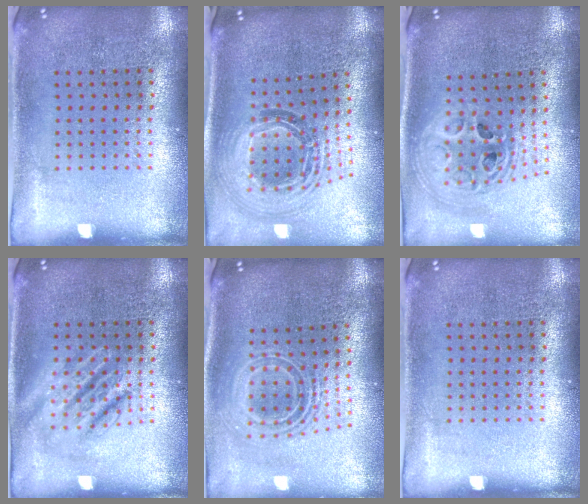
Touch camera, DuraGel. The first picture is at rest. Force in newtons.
{"total": 1.4, "press": 1.2, "slide": 0.7}
{"total": 2.4, "press": 1.8, "slide": 1.5}
{"total": 2.7, "press": 2.7, "slide": 0.4}
{"total": 2.2, "press": 1.6, "slide": 1.5}
{"total": 0.0}